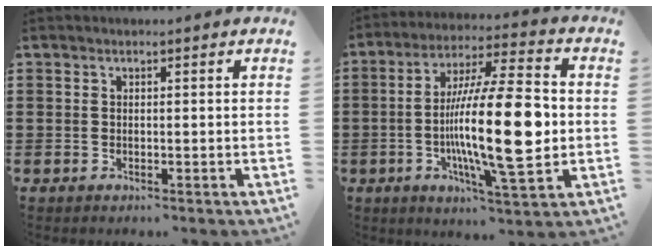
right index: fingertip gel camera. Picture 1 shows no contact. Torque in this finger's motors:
{"motor_torque": [2.14, 0.00, 1.05, 0.21]}